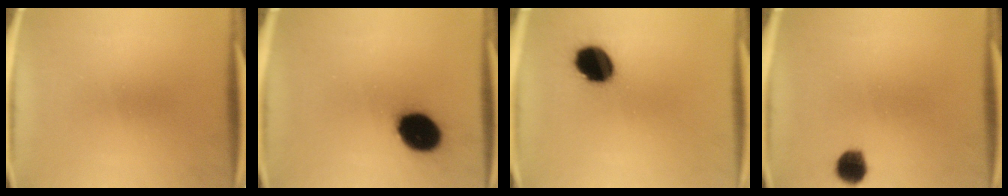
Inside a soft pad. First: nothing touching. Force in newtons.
{"total": 14.3}
{"total": 11.8}
{"total": 5.1}